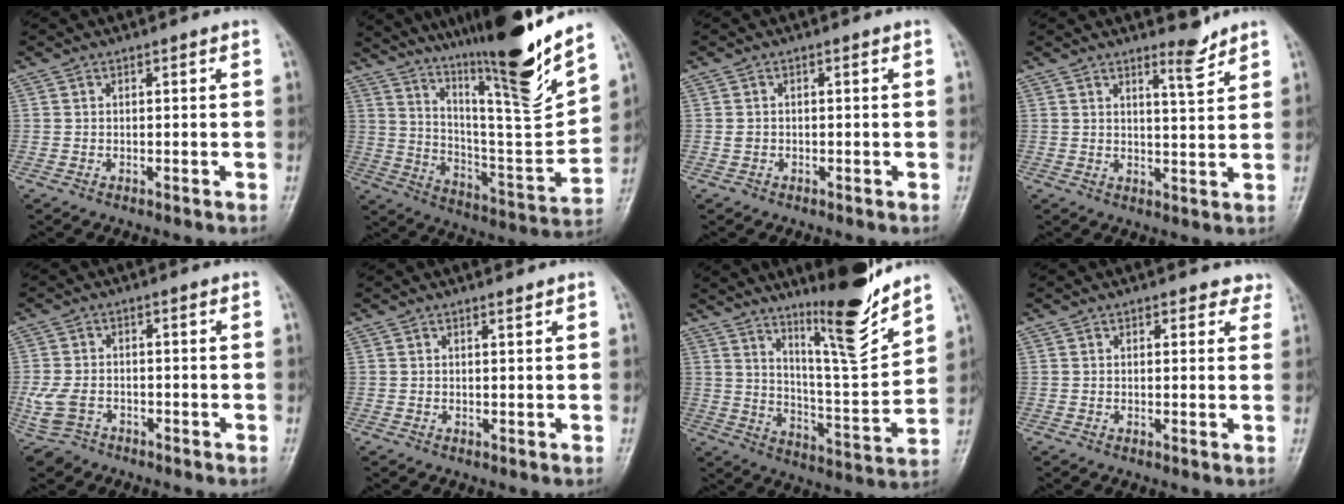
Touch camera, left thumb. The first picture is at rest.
{"total": 24.6, "force": [17.8, 1.9, 16.9], "torque": [-0.241, -0.096, 0.297]}
{"total": 1.0, "force": [-0.3, 0.9, 0.3], "torque": [-0.003, 0.002, -0.006]}
{"total": 4.2, "force": [3.4, 0.7, 2.4], "torque": [-0.028, -0.032, 0.051]}
{"total": 5.0, "force": [-2.4, 3.6, 2.5], "torque": [-0.061, 0.010, -0.042]}
{"total": 0.7, "force": [0.6, 0.0, 0.3], "torque": [-0.007, -0.005, 0.011]}
{"total": 14.8, "force": [11.2, 1.4, 9.6], "torque": [-0.133, -0.089, 0.189]}
{"total": 3.4, "force": [2.7, 1.9, 0.8], "torque": [0.026, -0.010, 0.019]}